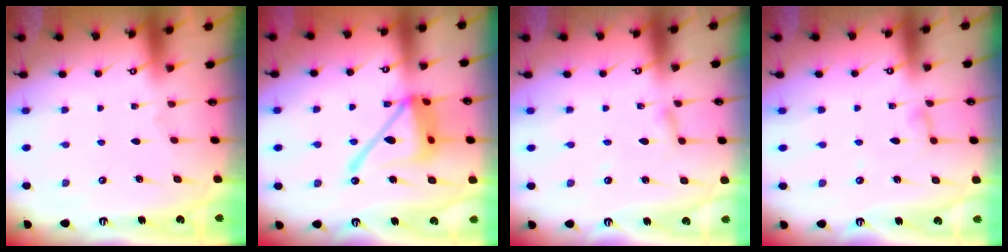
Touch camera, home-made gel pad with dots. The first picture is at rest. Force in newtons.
{"total": 17.4, "press": 17.3, "slide": 1.8}
{"total": 2.4, "press": 2.4, "slide": 0.2}
{"total": 4.7, "press": 4.7, "slide": 0.4}